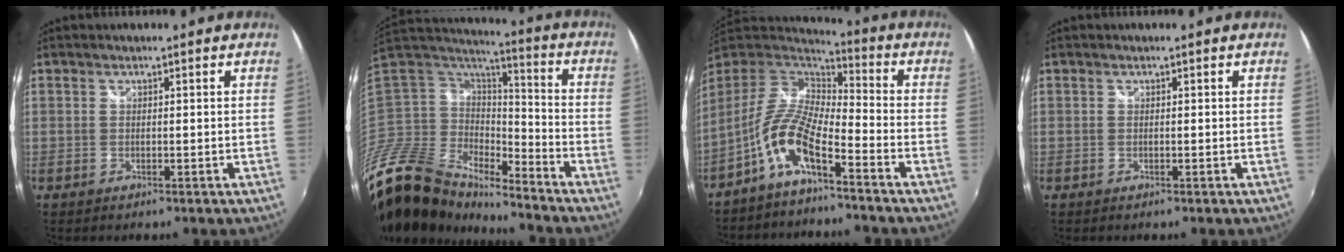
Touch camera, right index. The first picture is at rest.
{"total": 18.9, "force": [-14.9, 9.3, 7.1], "torque": [-0.186, -0.011, -0.287]}
{"total": 10.4, "force": [-6.0, 3.1, 7.8], "torque": [-0.167, 0.012, -0.125]}
{"total": 0.0}